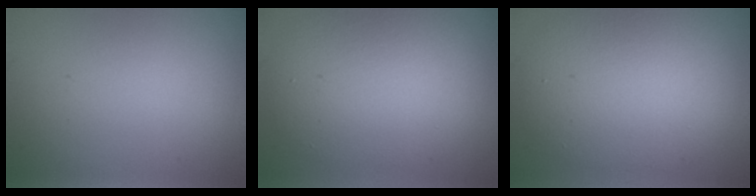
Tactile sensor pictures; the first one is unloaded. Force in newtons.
{"total": 7.8, "press": 7.8, "slide": 0.3}
{"total": 8.9, "press": 8.9, "slide": 0.3}